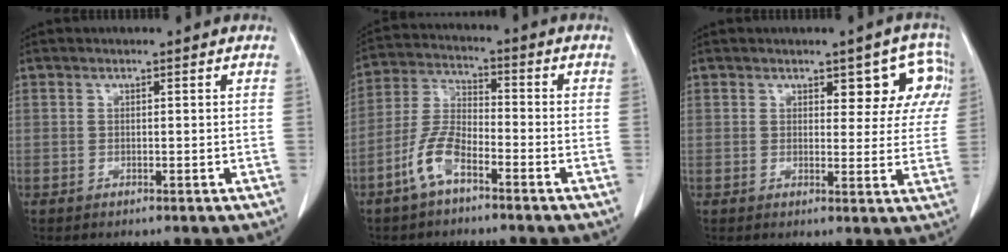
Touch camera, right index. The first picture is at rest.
{"total": 7.4, "force": [-4.3, 2.5, 5.4], "torque": [-0.126, 0.007, -0.090]}
{"total": 6.4, "force": [3.0, 3.3, 4.6], "torque": [-0.022, 0.011, 0.031]}